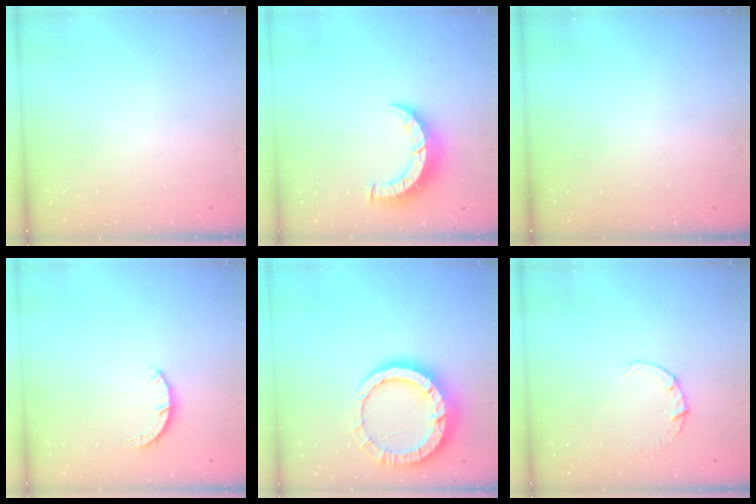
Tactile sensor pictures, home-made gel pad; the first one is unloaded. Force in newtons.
{"total": 7.1, "press": 7.0, "slide": 0.8}
{"total": 0.0}
{"total": 3.2, "press": 3.2, "slide": 0.4}
{"total": 14.6, "press": 14.5, "slide": 1.4}
{"total": 1.9, "press": 1.9, "slide": 0.3}